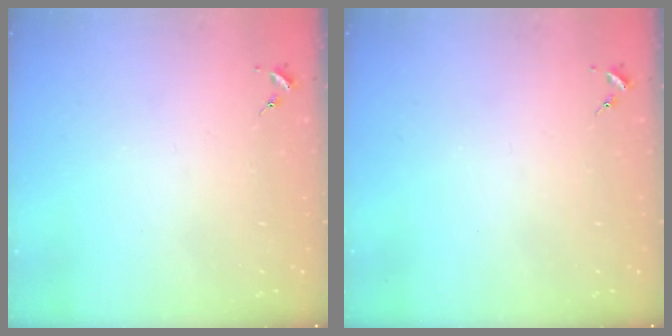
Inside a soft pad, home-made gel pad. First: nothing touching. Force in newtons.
{"total": 0.0}